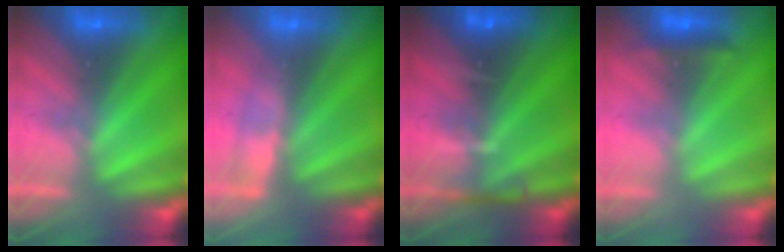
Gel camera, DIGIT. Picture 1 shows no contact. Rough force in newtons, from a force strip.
{"total": 3.0}
{"total": 8.8}
{"total": 4.6}